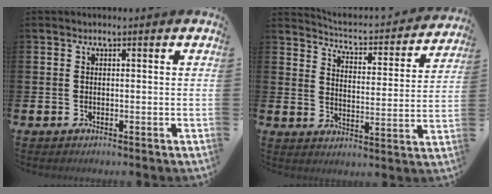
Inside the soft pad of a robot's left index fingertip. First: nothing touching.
{"total": 4.1, "force": [4.0, 0.7, 0.8], "torque": [-0.039, -0.039, 0.059]}